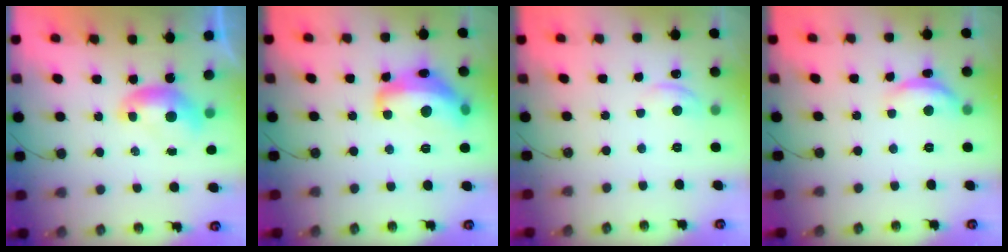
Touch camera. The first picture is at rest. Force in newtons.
{"total": 11.5, "press": 11.5, "slide": 0.8}
{"total": 2.4, "press": 2.3, "slide": 0.8}
{"total": 4.4, "press": 4.4, "slide": 0.5}